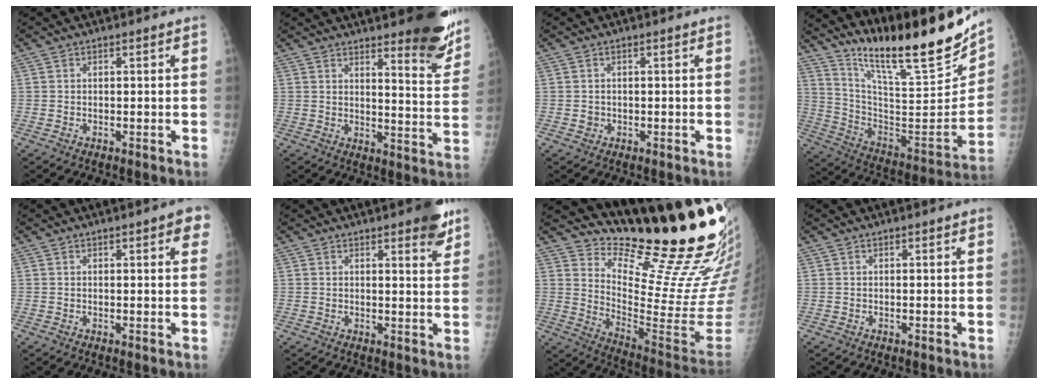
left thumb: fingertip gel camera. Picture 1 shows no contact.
{"total": 14.8, "force": [10.8, 3.3, 9.6], "torque": [-0.087, -0.080, 0.134]}
{"total": 1.1, "force": [-0.1, 1.1, 0.3], "torque": [-0.002, 0.002, 0.000]}
{"total": 25.7, "force": [19.8, 4.0, 15.9], "torque": [-0.231, -0.106, 0.325]}
{"total": 4.7, "force": [2.5, 1.3, 3.8], "torque": [-0.030, -0.006, 0.025]}
{"total": 6.5, "force": [4.3, 1.6, 4.6], "torque": [-0.045, -0.022, 0.052]}
{"total": 25.6, "force": [19.3, 5.4, 16.0], "torque": [-0.206, -0.160, 0.281]}
{"total": 0.9, "force": [0.7, 0.3, 0.5], "torque": [-0.003, -0.001, 0.008]}